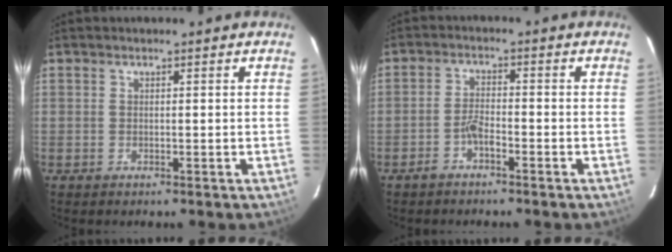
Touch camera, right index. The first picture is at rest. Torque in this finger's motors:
{"motor_torque": [-0.04, -0.12, 0.32, 0.03]}